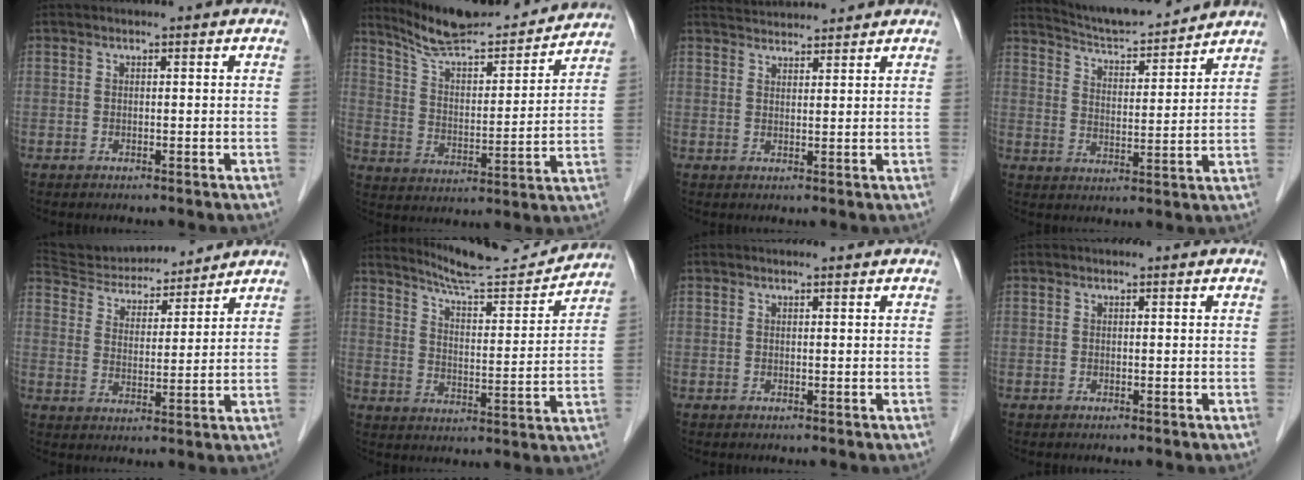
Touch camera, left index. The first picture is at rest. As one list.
[{"total": 18.2, "force": [17.0, 2.3, 6.1], "torque": [-0.100, -0.006, 0.258]}, {"total": 6.1, "force": [6.0, 0.4, 1.0], "torque": [-0.023, 0.034, 0.091]}, {"total": 12.8, "force": [12.2, 0.9, 3.8], "torque": [-0.068, 0.010, 0.191]}, {"total": 14.8, "force": [14.0, 3.2, 3.7], "torque": [-0.064, 0.023, 0.232]}, {"total": 14.2, "force": [13.8, 0.0, 3.4], "torque": [-0.060, -0.015, 0.202]}, {"total": 1.4, "force": [1.3, 0.0, 0.4], "torque": [-0.008, 0.011, 0.019]}, {"total": 0.5, "force": [0.5, 0.0, 0.2], "torque": [-0.005, 0.006, 0.007]}]